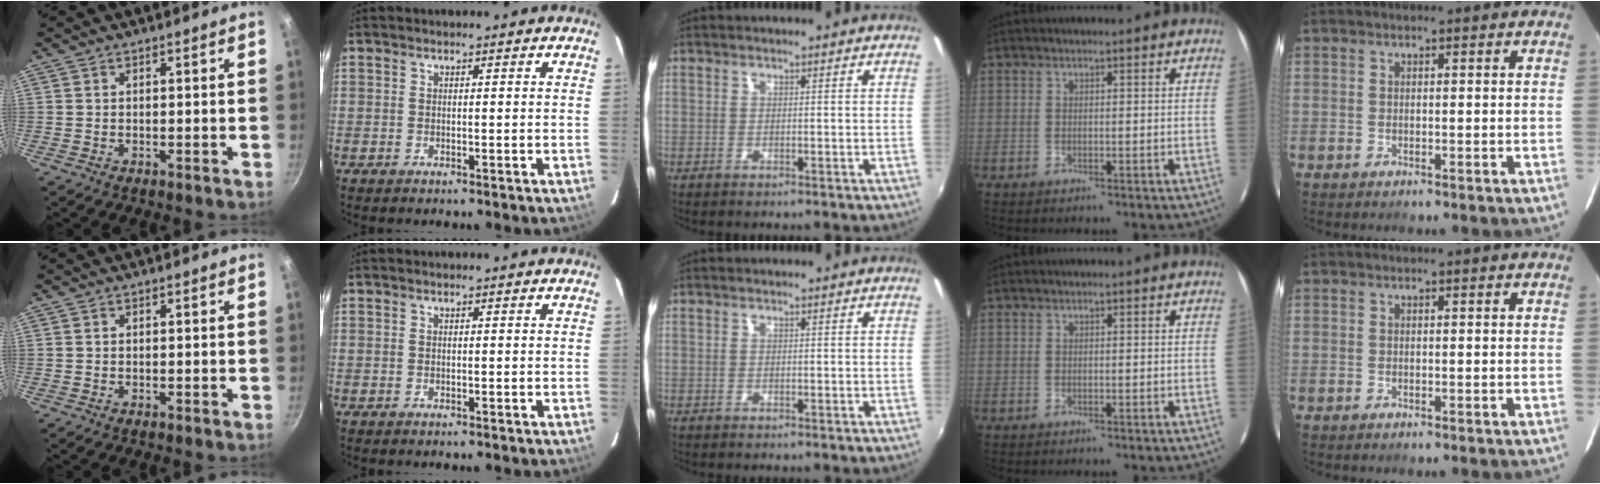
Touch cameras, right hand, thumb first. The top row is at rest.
{}